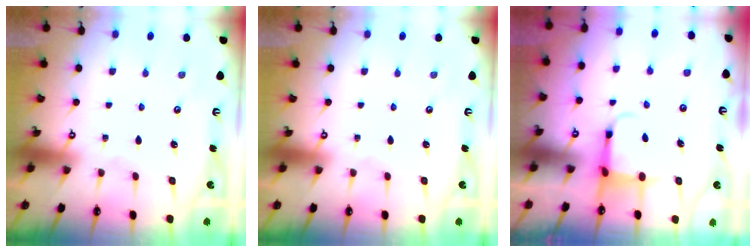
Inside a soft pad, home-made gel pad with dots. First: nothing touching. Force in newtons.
{"total": 0.0}
{"total": 4.0, "press": 3.8, "slide": 1.2}